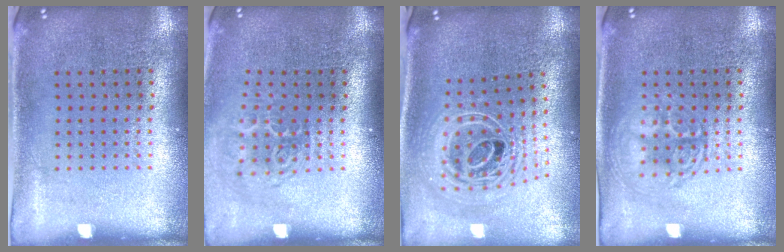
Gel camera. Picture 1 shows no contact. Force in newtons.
{"total": 1.8, "press": 1.2, "slide": 1.4}
{"total": 2.6, "press": 1.9, "slide": 1.8}
{"total": 1.4, "press": 1.4, "slide": 0.1}